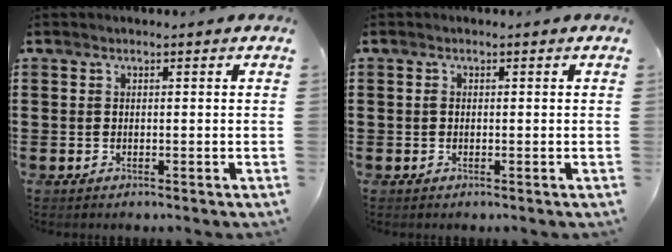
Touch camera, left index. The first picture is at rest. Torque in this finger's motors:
{"motor_torque": [0.50, 0.57, 0.09, 0.01]}